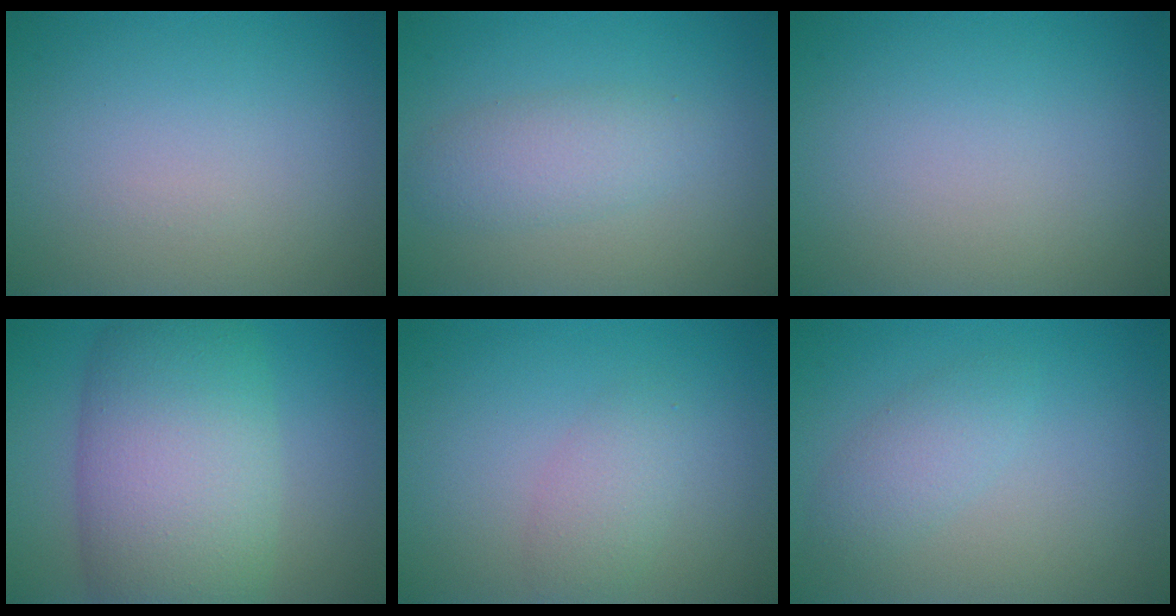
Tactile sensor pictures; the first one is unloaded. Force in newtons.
{"total": 2.8, "press": 2.8, "slide": 0.1}
{"total": 0.0}
{"total": 11.2, "press": 11.2, "slide": 0.4}
{"total": 2.1, "press": 2.1, "slide": 0.1}
{"total": 2.1, "press": 2.1, "slide": 0.1}